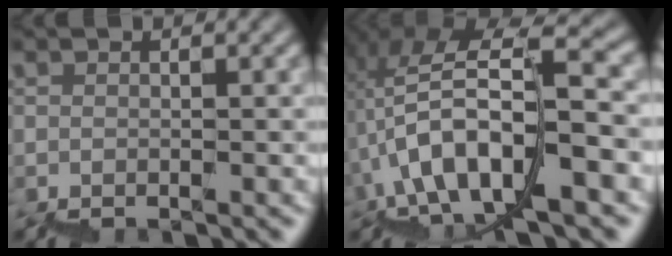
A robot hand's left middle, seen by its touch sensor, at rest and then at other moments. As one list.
[{"total": 9.0, "force": [0.1, 3.1, 8.5], "torque": [-0.147, 0.028, 0.007]}]